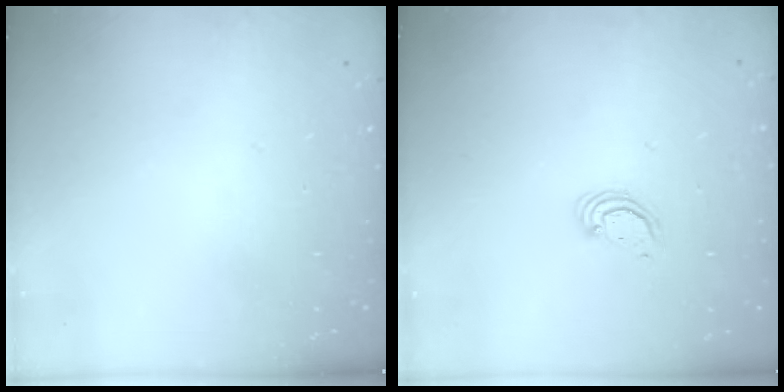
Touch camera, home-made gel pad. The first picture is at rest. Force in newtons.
{"total": 2.5, "press": 2.5, "slide": 0.2}